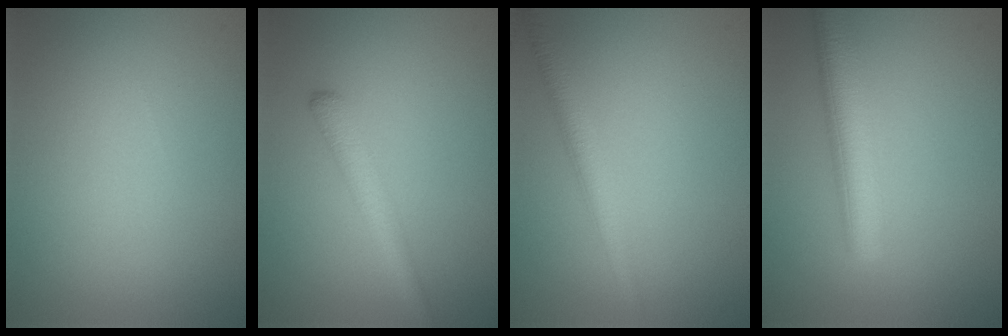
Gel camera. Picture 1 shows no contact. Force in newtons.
{"total": 2.7, "press": 2.7, "slide": 0.0}
{"total": 2.8, "press": 2.8, "slide": 0.1}
{"total": 5.3, "press": 5.3, "slide": 0.2}